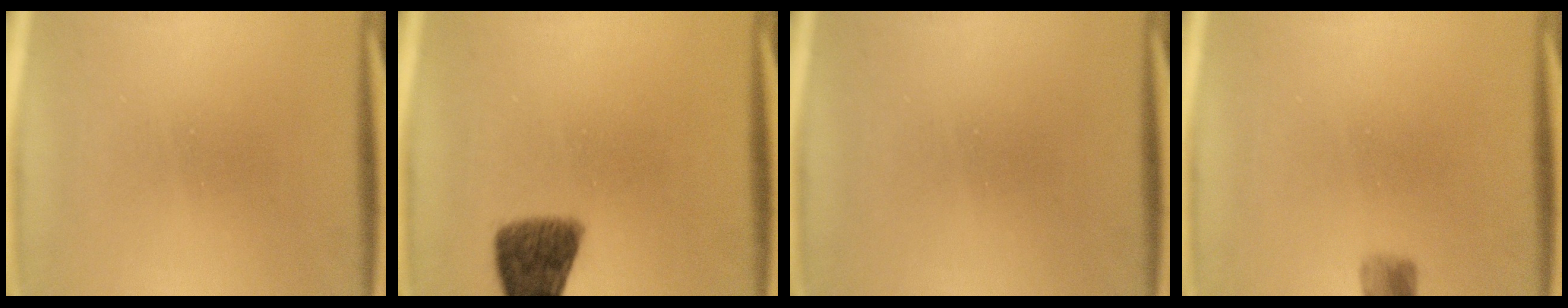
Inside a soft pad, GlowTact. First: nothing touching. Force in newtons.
{"total": 8.3}
{"total": 0.0}
{"total": 2.4}